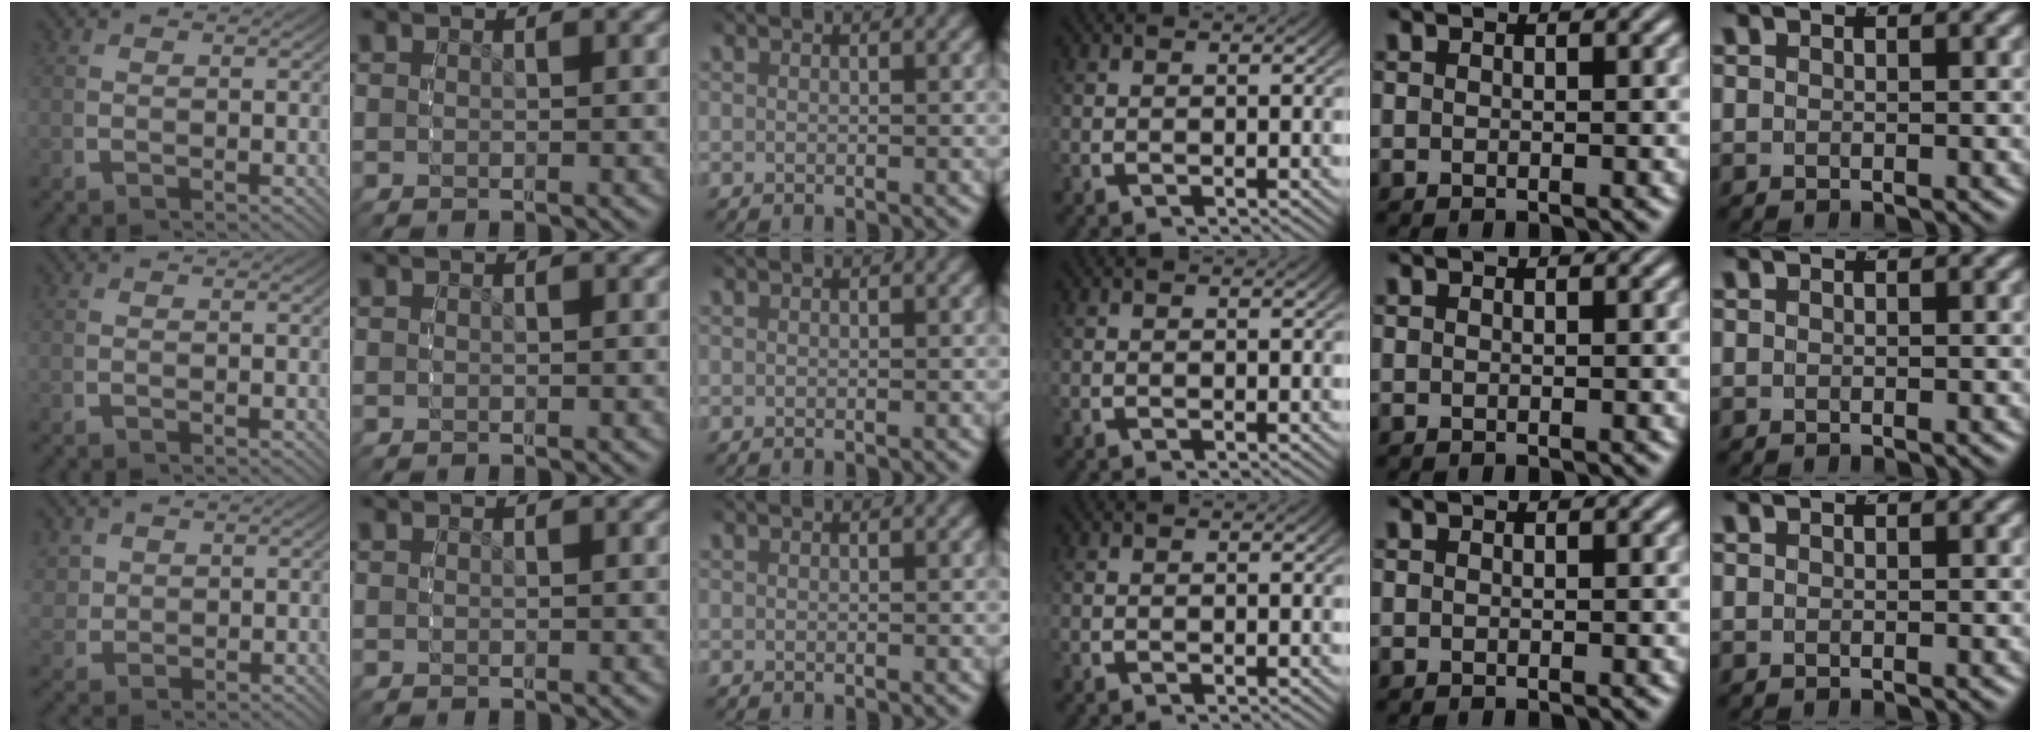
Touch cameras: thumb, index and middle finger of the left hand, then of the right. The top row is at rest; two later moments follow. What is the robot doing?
{"motion": "grasp_and_lifting", "object": "backpack"}